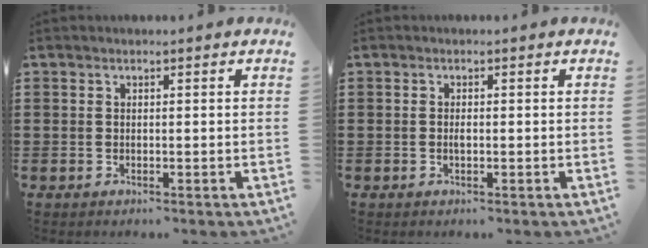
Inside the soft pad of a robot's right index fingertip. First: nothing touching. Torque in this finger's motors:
{"motor_torque": [2.14, 0.00, 0.09, 0.04]}